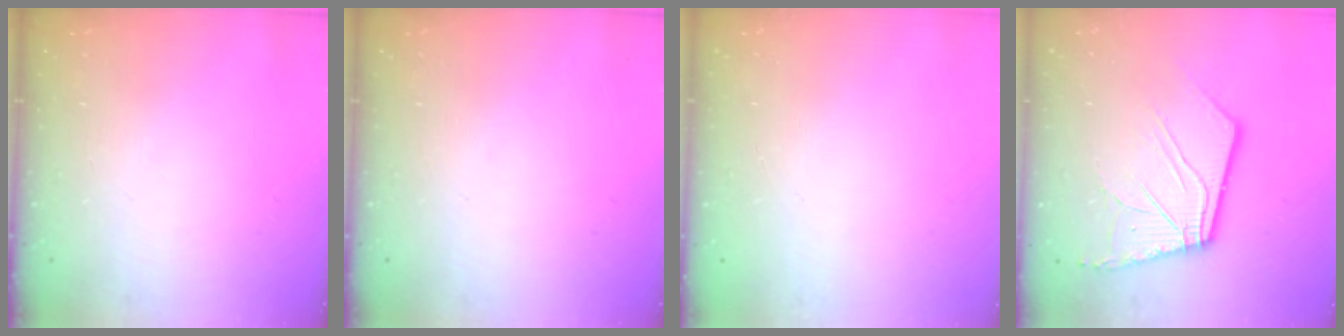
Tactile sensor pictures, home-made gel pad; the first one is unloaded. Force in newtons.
{"total": 0.0}
{"total": 0.0}
{"total": 13.5, "press": 13.4, "slide": 1.8}